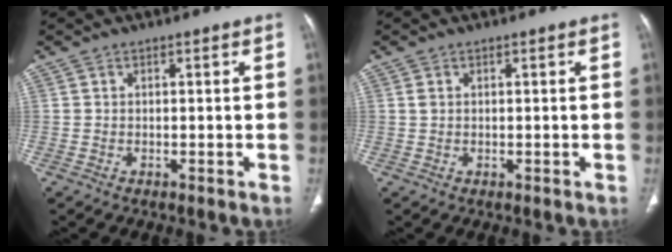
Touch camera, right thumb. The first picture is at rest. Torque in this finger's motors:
{"motor_torque": [-0.40, 0.65, -0.25, 0.04, -0.01]}